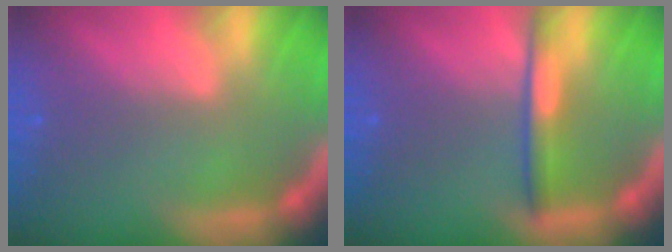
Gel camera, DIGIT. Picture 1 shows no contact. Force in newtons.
{"total": 3.0}